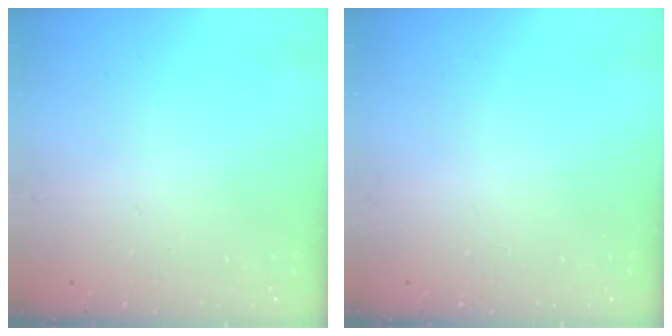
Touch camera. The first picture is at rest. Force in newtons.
{"total": 0.0}